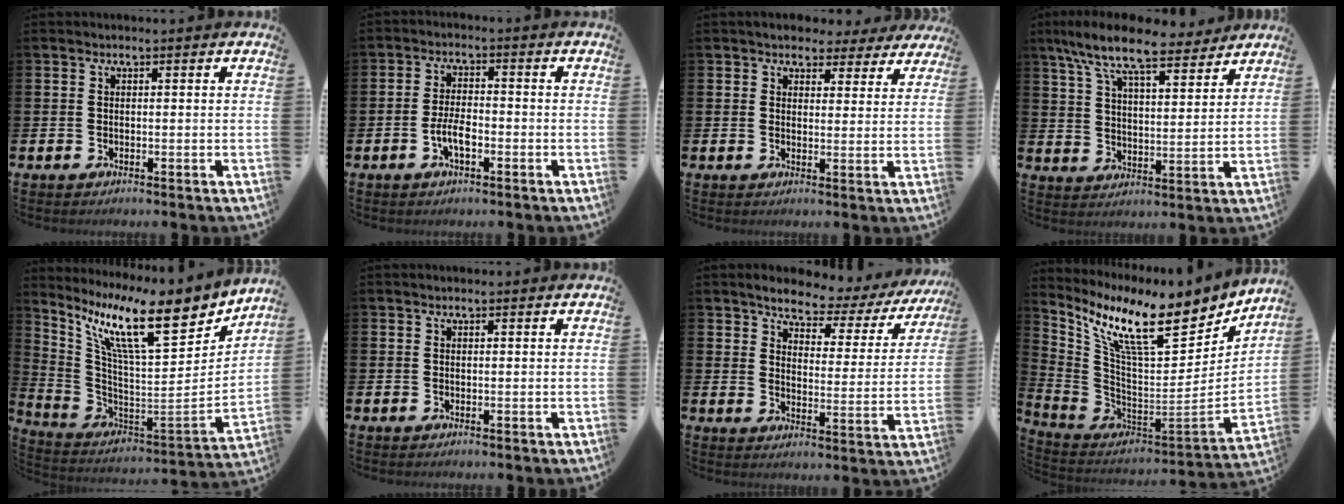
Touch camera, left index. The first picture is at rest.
{"total": 3.7, "force": [-1.3, 1.6, 3.1], "torque": [-0.059, 0.005, -0.027]}
{"total": 4.3, "force": [3.8, 1.9, 0.4], "torque": [-0.004, -0.026, 0.063]}
{"total": 10.4, "force": [8.9, 2.6, 4.7], "torque": [-0.110, -0.048, 0.153]}
{"total": 14.2, "force": [9.1, 3.6, 10.3], "torque": [-0.202, -0.051, 0.149]}
{"total": 0.0}
{"total": 4.9, "force": [4.4, 1.5, 1.5], "torque": [-0.048, -0.035, 0.064]}
{"total": 12.4, "force": [8.4, 3.9, 8.2], "torque": [-0.172, -0.060, 0.142]}